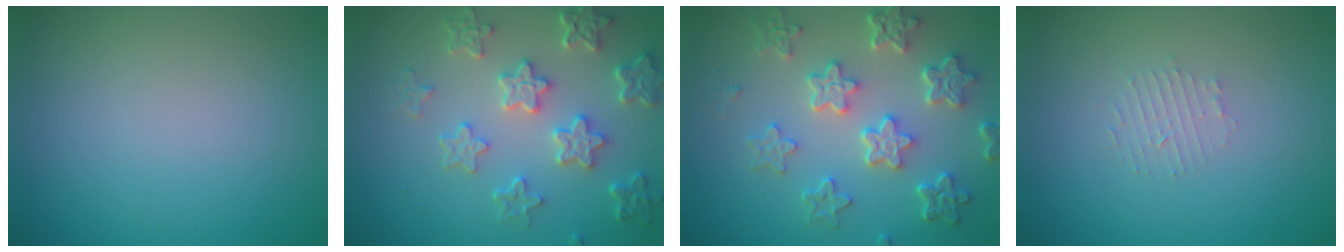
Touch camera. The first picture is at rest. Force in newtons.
{"total": 5.1, "press": 4.2, "slide": 2.9}
{"total": 5.9, "press": 4.5, "slide": 3.8}
{"total": 1.2, "press": 1.1, "slide": 0.2}